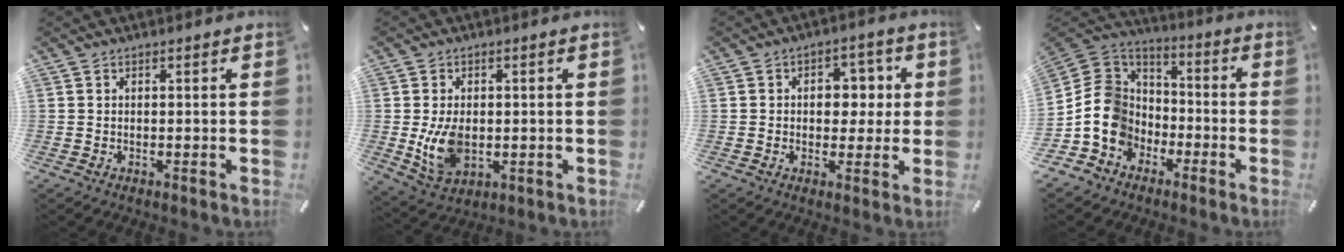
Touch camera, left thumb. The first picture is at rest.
{"total": 8.6, "force": [-0.4, 5.9, 6.2], "torque": [-0.129, -0.007, -0.009]}
{"total": 7.4, "force": [0.5, 5.9, 4.4], "torque": [-0.048, 0.002, 0.000]}
{"total": 13.8, "force": [-4.5, 12.2, 4.7], "torque": [-0.113, 0.026, -0.081]}